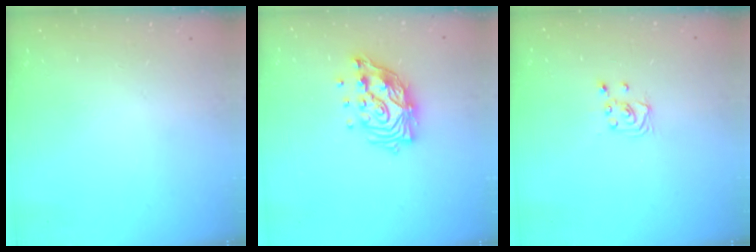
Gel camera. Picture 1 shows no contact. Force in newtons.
{"total": 13.6, "press": 13.5, "slide": 1.5}
{"total": 2.0, "press": 2.0, "slide": 0.2}